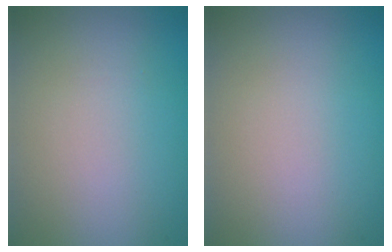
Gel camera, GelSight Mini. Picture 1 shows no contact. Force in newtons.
{"total": 0.0}